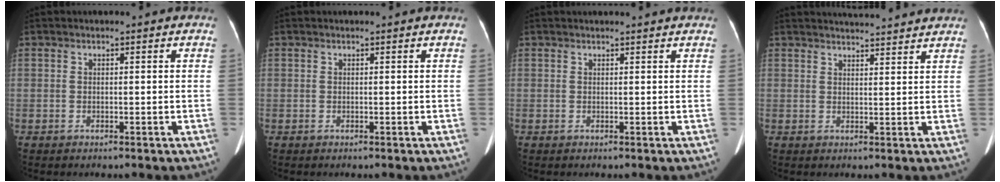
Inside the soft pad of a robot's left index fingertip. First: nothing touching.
{"total": 0.0}
{"total": 3.8, "force": [3.6, 0.0, 1.0], "torque": [-0.012, 0.022, 0.040]}
{"total": 8.8, "force": [8.4, 0.6, 2.4], "torque": [-0.035, 0.021, 0.102]}